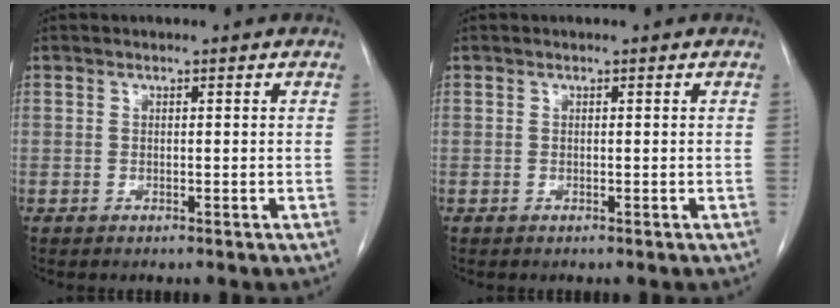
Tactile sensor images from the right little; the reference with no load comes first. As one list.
[{"total": 0.0}]